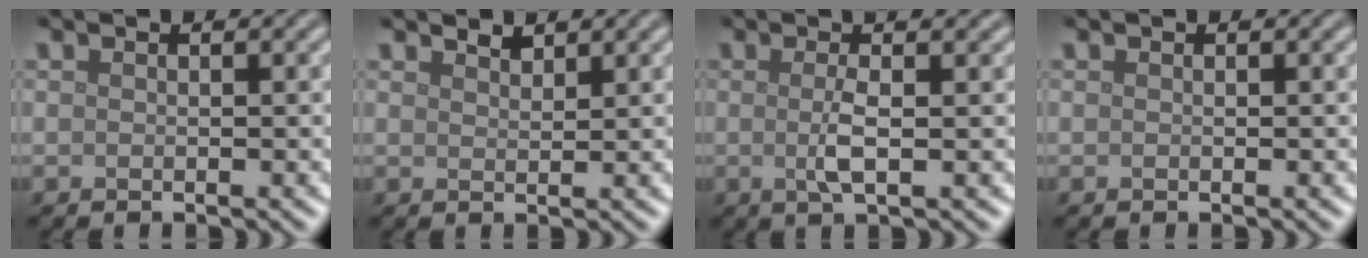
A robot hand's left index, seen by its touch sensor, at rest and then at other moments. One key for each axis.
{"total": 1.0, "fx": 1.0, "fy": 0.2, "fz": 0.2, "tx": -0.006, "ty": -0.001, "tz": 0.018}
{"total": 2.9, "fx": 0.2, "fy": 0.7, "fz": 2.8, "tx": -0.050, "ty": 0.003, "tz": 0.000}
{"total": 0.0}